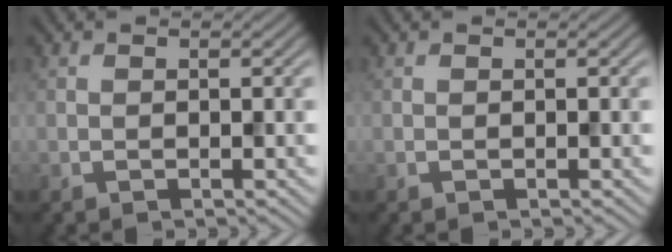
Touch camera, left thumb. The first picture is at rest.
{"total": 0.0}